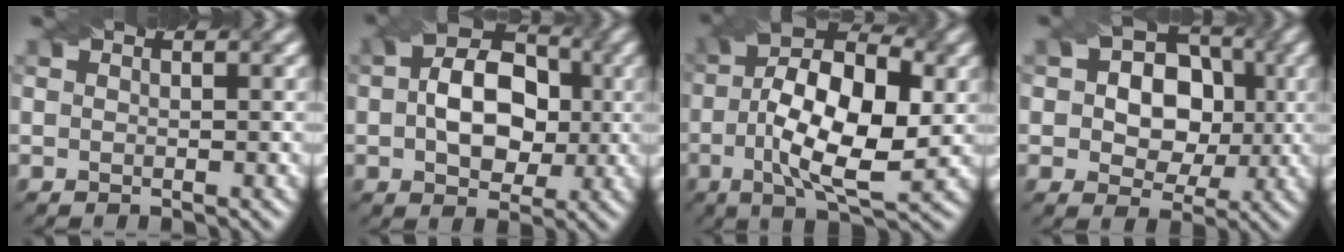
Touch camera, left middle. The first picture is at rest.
{"total": 8.0, "force": [0.3, 5.4, 5.9], "torque": [-0.097, 0.008, -0.001]}
{"total": 11.6, "force": [-1.0, 5.2, 10.3], "torque": [-0.183, 0.006, -0.020]}
{"total": 7.8, "force": [0.8, 6.2, 4.7], "torque": [-0.052, 0.022, 0.000]}